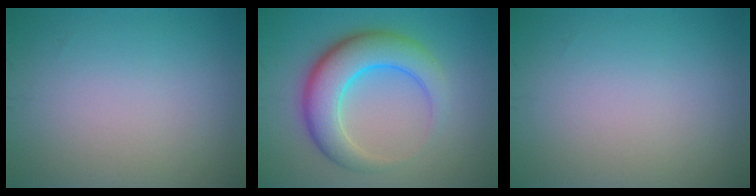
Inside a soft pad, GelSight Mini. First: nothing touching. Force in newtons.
{"total": 7.1, "press": 7.1, "slide": 0.1}
{"total": 0.0}